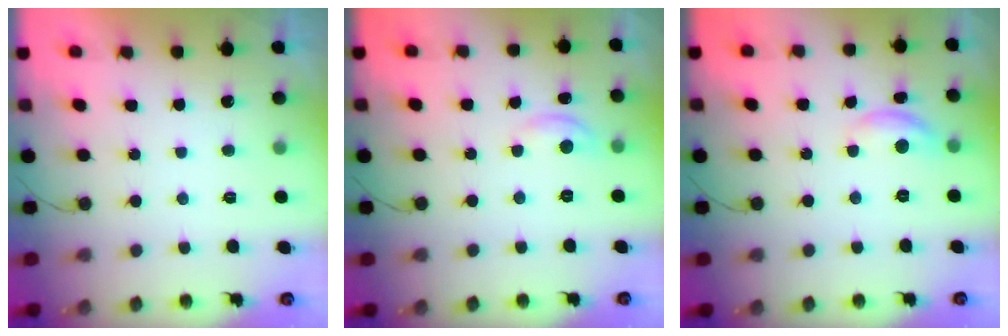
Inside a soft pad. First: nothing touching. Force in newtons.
{"total": 4.3, "press": 4.2, "slide": 0.2}
{"total": 8.7, "press": 8.7, "slide": 0.3}